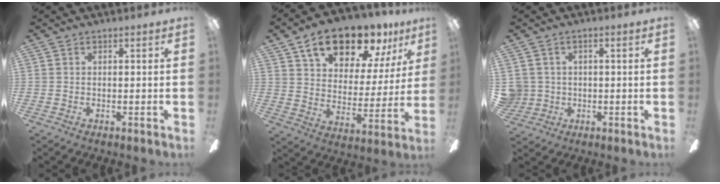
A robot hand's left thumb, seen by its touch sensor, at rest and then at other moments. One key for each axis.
{"total": 17.1, "fx": 12.6, "fy": 7.9, "fz": 8.5, "tx": -0.142, "ty": -0.072, "tz": 0.219}
{"total": 3.9, "fx": 0.5, "fy": 3.8, "fz": 0.2, "tx": -0.024, "ty": 0.010, "tz": 0.010}